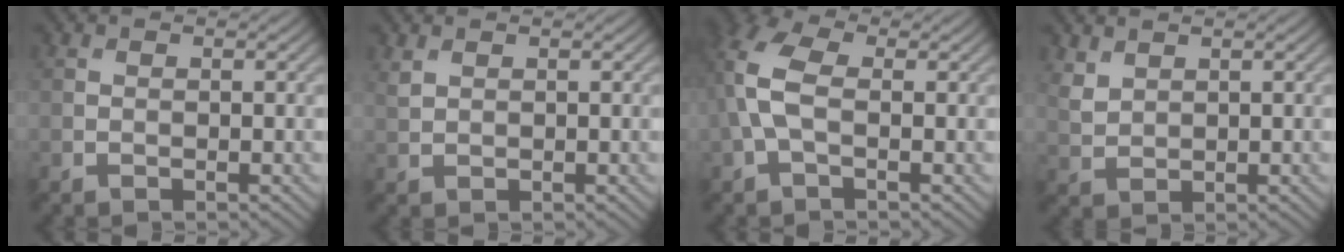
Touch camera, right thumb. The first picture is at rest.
{"total": 1.1, "force": [0.9, 0.5, 0.5], "torque": [-0.021, -0.001, 0.023]}
{"total": 5.9, "force": [0.2, 3.1, 4.9], "torque": [-0.131, 0.016, -0.010]}
{"total": 2.4, "force": [1.8, 1.3, 1.1], "torque": [-0.033, -0.002, 0.043]}